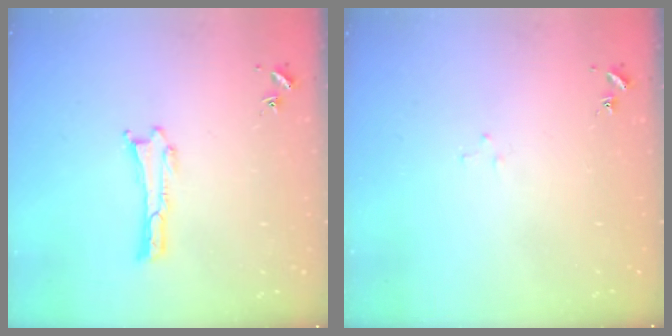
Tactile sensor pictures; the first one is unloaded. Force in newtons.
{"total": 1.6, "press": 1.6, "slide": 0.1}